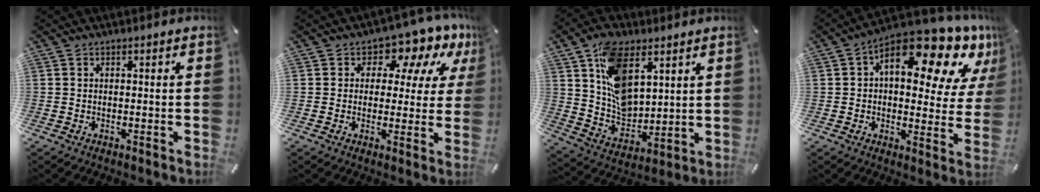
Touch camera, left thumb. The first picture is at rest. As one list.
[{"total": 9.5, "force": [5.6, 5.7, 5.0], "torque": [-0.068, -0.043, 0.095]}, {"total": 14.2, "force": [6.4, 9.0, 8.9], "torque": [-0.169, -0.017, 0.125]}, {"total": 18.5, "force": [10.2, 8.0, 13.3], "torque": [-0.178, -0.075, 0.162]}]